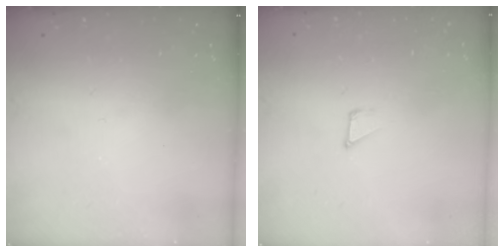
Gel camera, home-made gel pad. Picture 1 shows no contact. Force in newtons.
{"total": 1.6, "press": 1.6, "slide": 0.1}